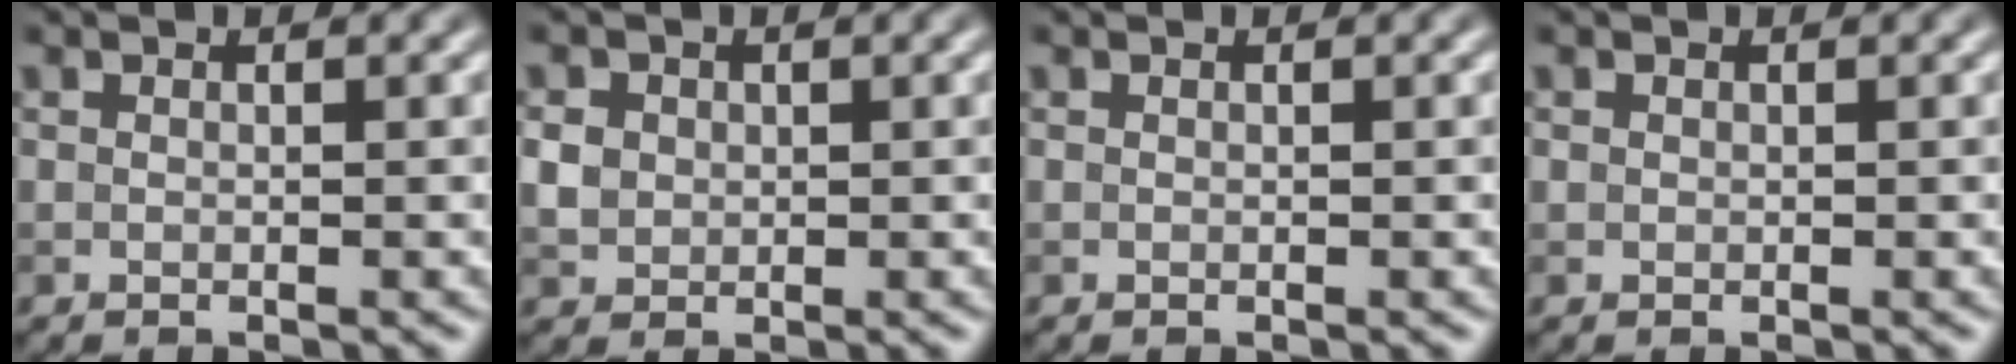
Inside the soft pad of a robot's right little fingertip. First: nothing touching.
{"total": 2.0, "force": [0.2, 1.8, 0.8], "torque": [-0.016, -0.002, 0.005]}
{"total": 0.0}
{"total": 0.0}